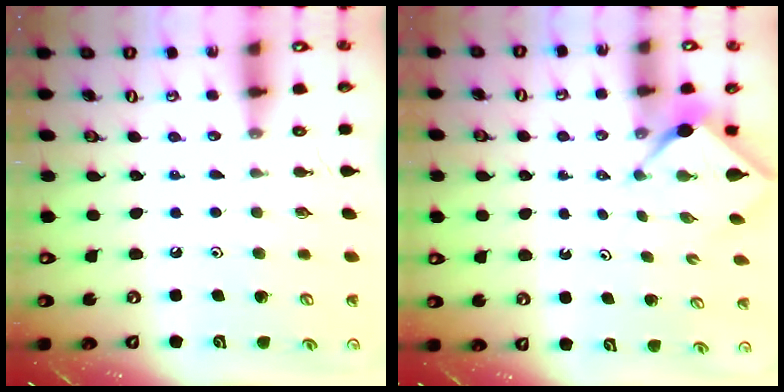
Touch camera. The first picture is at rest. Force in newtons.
{"total": 2.5, "press": 2.4, "slide": 0.3}